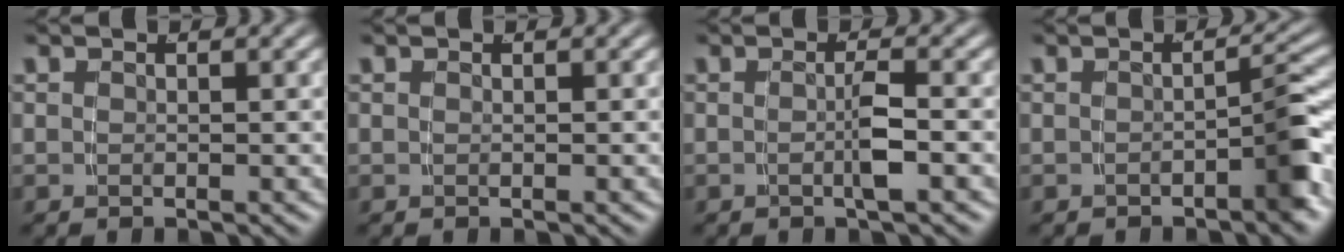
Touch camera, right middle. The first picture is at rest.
{"total": 0.0}
{"total": 2.0, "force": [-0.7, -0.8, 1.7], "torque": [-0.020, -0.001, -0.010]}
{"total": 2.7, "force": [-1.4, 0.1, 2.3], "torque": [-0.027, 0.007, -0.026]}